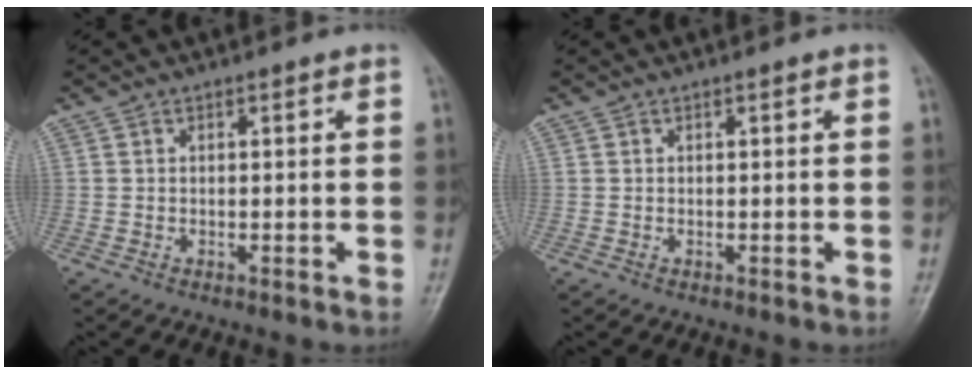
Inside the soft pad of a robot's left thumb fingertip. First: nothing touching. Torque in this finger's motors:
{"motor_torque": [0.00, 0.00, -0.05, 0.00, 0.00]}